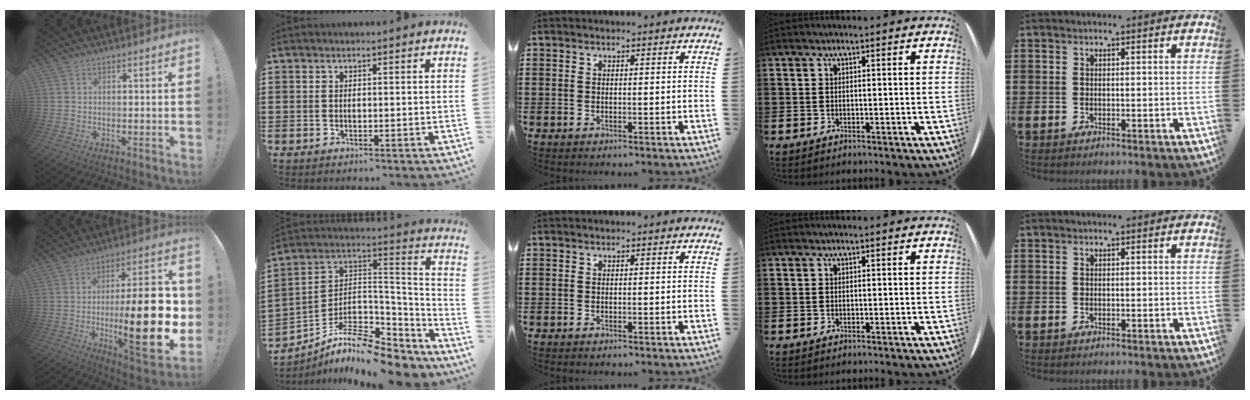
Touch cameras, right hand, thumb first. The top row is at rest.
{"thumb": {"total": 26.8, "force": [-2.0, 7.7, 25.5], "torque": [-0.385, -0.005, -0.024]}, "index": {"total": 9.9, "force": [-7.8, 3.8, 4.7], "torque": [-0.091, 0.011, -0.152]}}